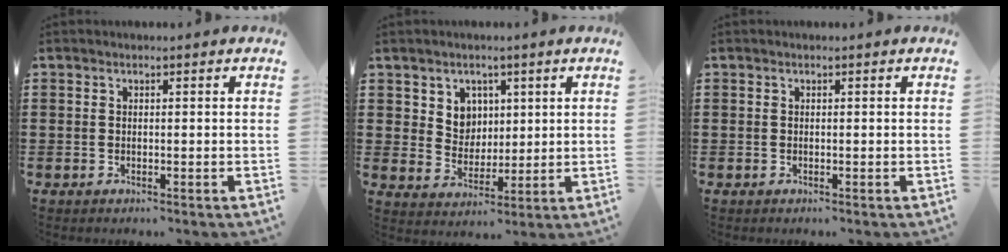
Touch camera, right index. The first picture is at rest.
{"total": 5.0, "force": [2.3, 4.3, 1.1], "torque": [-0.037, 0.006, 0.040]}
{"total": 0.0}